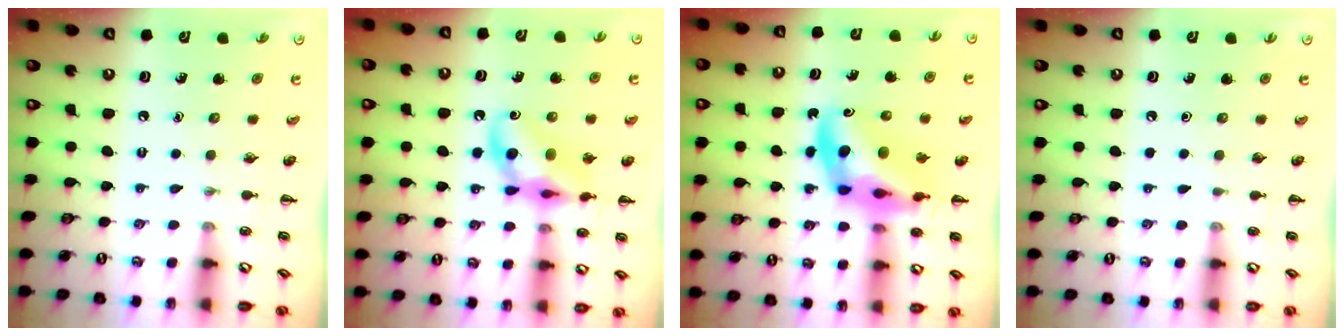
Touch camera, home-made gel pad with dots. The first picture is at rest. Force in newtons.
{"total": 12.6, "press": 12.4, "slide": 2.3}
{"total": 12.5, "press": 12.1, "slide": 3.4}
{"total": 0.0}